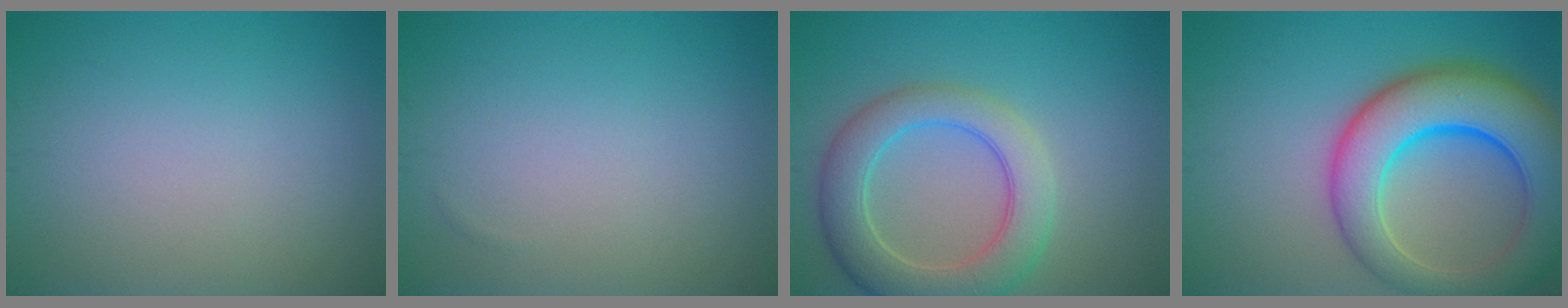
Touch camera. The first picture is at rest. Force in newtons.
{"total": 0.0}
{"total": 6.5, "press": 6.5, "slide": 0.7}
{"total": 10.8, "press": 10.8, "slide": 0.6}